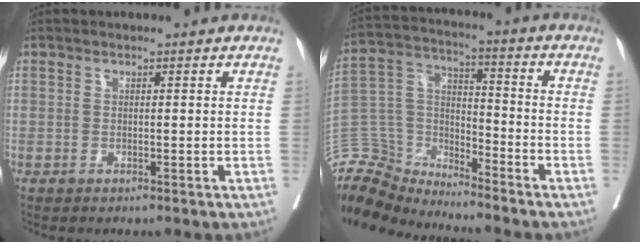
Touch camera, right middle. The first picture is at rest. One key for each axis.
{"total": 9.5, "fx": -9.3, "fy": 1.5, "fz": -1.4, "tx": 0.025, "ty": 0.060, "tz": -0.184}